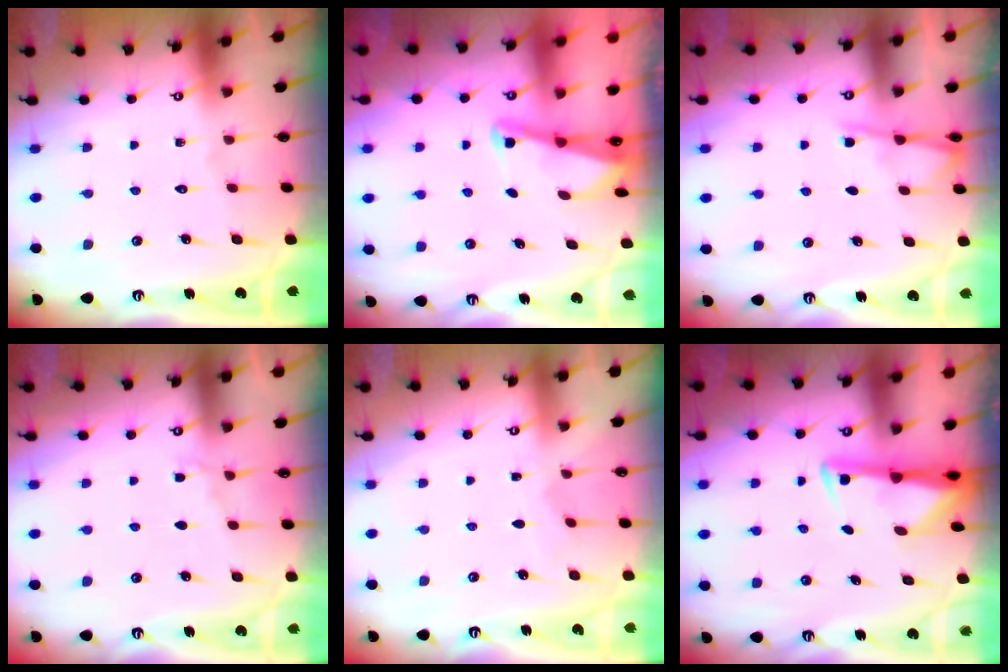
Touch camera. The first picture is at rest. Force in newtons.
{"total": 2.0, "press": 2.0, "slide": 0.3}
{"total": 3.6, "press": 3.5, "slide": 0.6}
{"total": 3.7, "press": 3.7, "slide": 0.5}
{"total": 2.6, "press": 2.6, "slide": 0.4}
{"total": 2.8, "press": 2.7, "slide": 0.6}